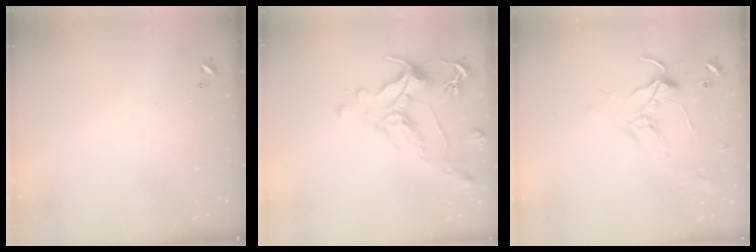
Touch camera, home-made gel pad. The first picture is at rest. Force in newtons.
{"total": 1.3, "press": 0.1, "slide": 1.3}
{"total": 2.1, "press": 2.1, "slide": 0.5}